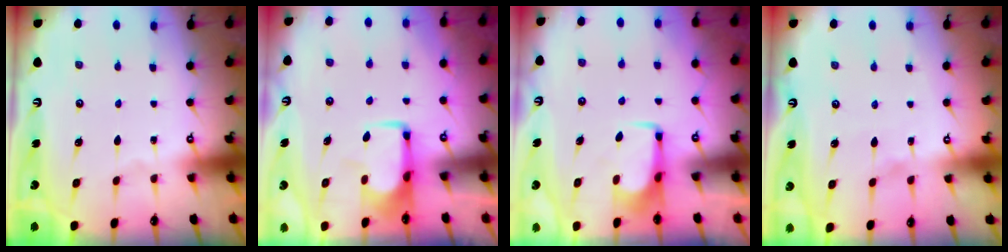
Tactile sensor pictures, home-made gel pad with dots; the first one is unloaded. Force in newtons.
{"total": 1.9, "press": 1.9, "slide": 0.5}
{"total": 1.6, "press": 1.5, "slide": 0.5}
{"total": 3.5, "press": 3.4, "slide": 0.5}